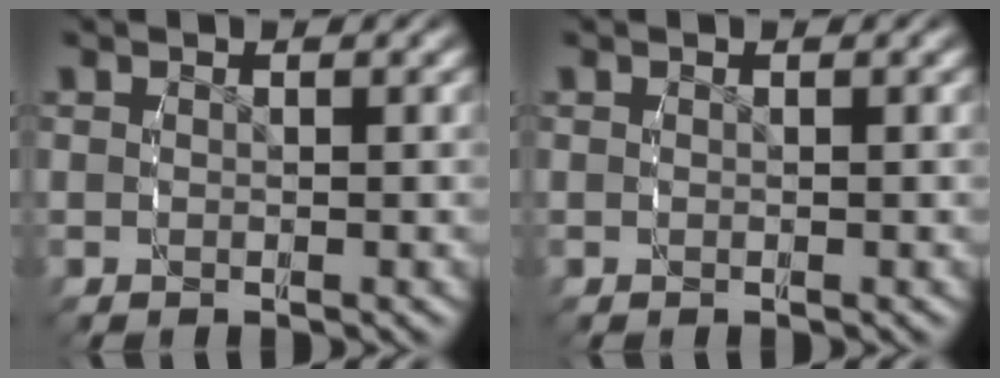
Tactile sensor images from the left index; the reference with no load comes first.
{"total": 0.0}